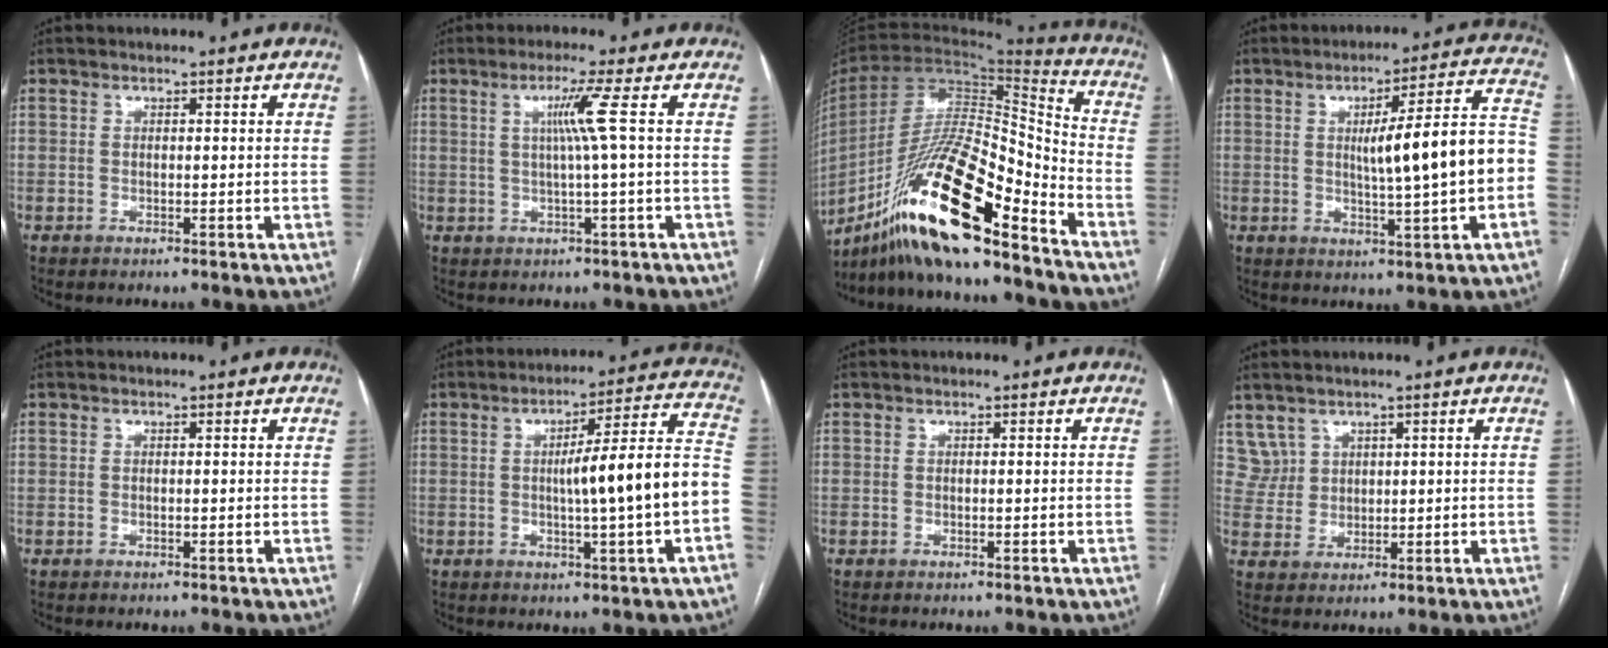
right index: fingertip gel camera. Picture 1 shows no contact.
{"total": 4.6, "force": [0.8, -1.6, 4.2], "torque": [-0.084, 0.001, 0.019]}
{"total": 23.0, "force": [-15.7, 2.7, 16.5], "torque": [-0.312, -0.020, -0.285]}
{"total": 13.5, "force": [-0.8, 0.7, 13.5], "torque": [-0.185, 0.026, -0.008]}
{"total": 0.0}
{"total": 13.5, "force": [-1.9, -0.3, 13.4], "torque": [-0.187, 0.022, -0.029]}
{"total": 0.0}
{"total": 4.3, "force": [3.0, 3.1, -0.3], "torque": [0.014, 0.012, 0.065]}